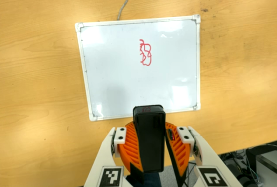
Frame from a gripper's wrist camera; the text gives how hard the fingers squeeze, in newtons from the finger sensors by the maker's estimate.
{"total": 10.5, "left": 10.5, "right": 10.5}